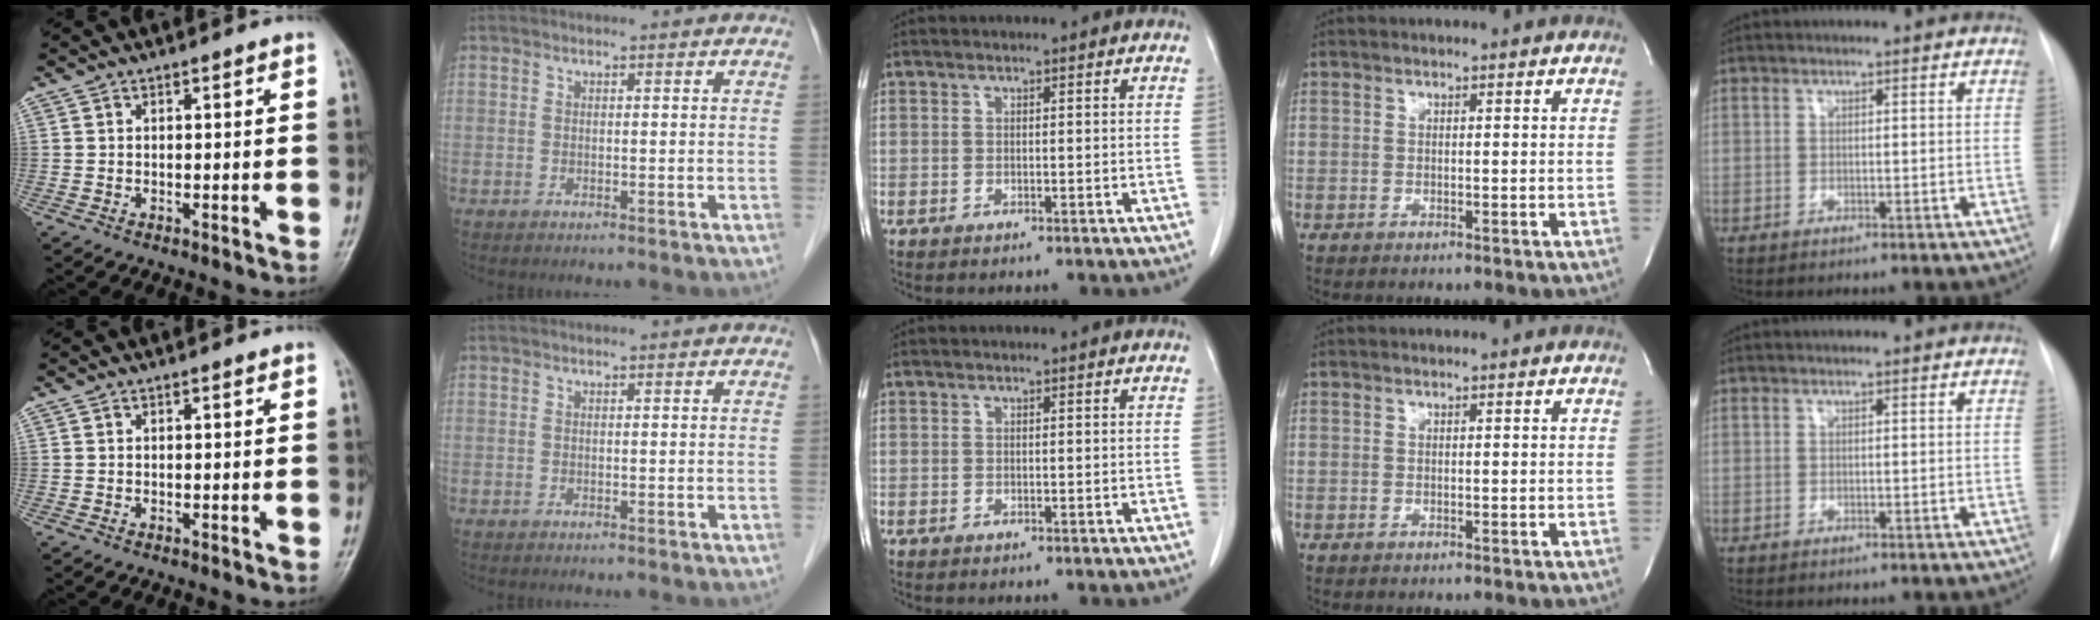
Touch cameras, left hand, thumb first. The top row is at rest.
{}